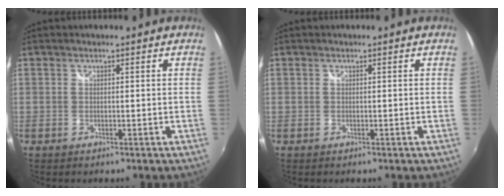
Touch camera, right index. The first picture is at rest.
{"total": 0.0}